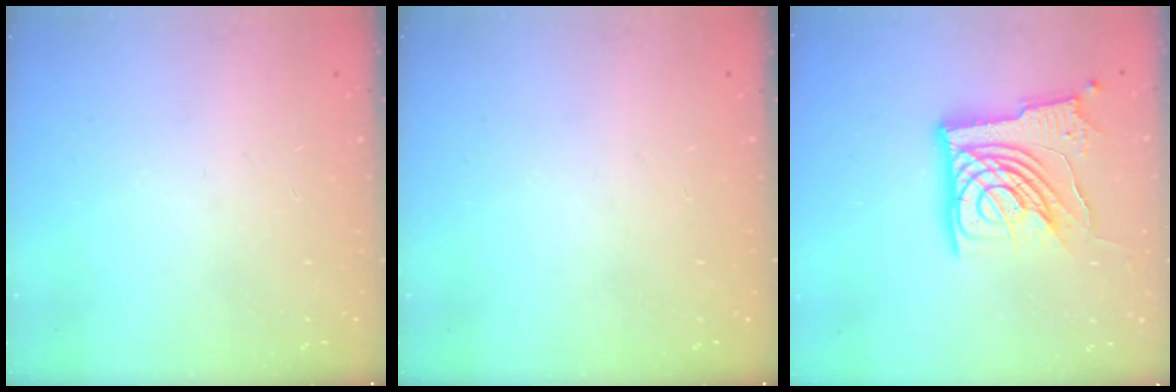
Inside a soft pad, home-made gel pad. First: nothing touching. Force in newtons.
{"total": 0.0}
{"total": 17.1, "press": 16.9, "slide": 2.3}